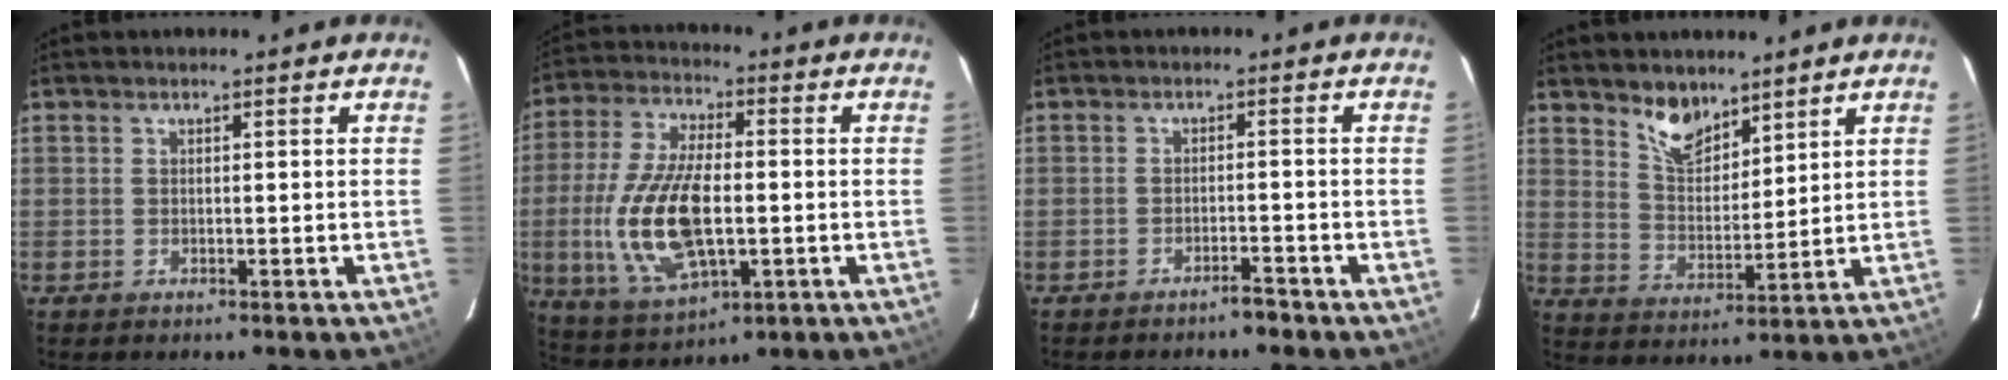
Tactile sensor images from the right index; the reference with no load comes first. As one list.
[{"total": 17.0, "force": [-2.3, 7.5, 15.1], "torque": [-0.319, -0.006, -0.033]}, {"total": 2.3, "force": [-2.1, 0.5, 0.8], "torque": [-0.021, 0.002, -0.027]}, {"total": 8.1, "force": [6.4, 3.4, 3.7], "torque": [-0.061, -0.002, 0.125]}]